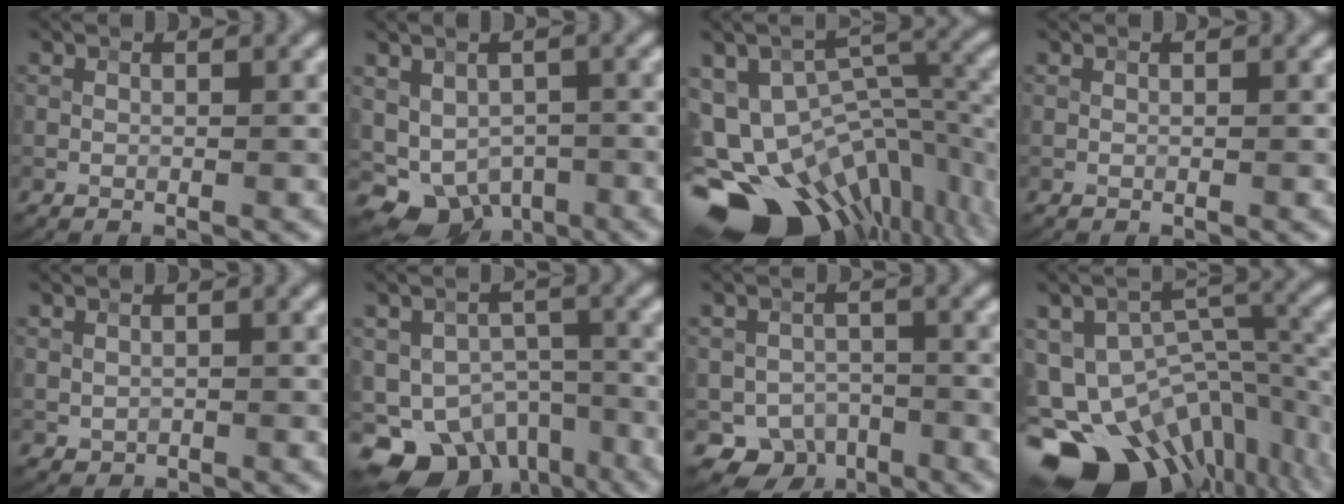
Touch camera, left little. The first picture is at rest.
{"total": 5.7, "force": [-2.1, 4.4, 2.9], "torque": [-0.044, -0.009, -0.024]}
{"total": 16.6, "force": [-7.3, 10.8, 10.3], "torque": [-0.182, -0.017, -0.094]}
{"total": 0.0}
{"total": 0.8, "force": [0.0, 0.7, 0.3], "torque": [-0.004, -0.005, 0.003]}
{"total": 10.8, "force": [-6.9, 6.9, 4.7], "torque": [-0.072, -0.013, -0.099]}
{"total": 4.1, "force": [-2.3, 3.2, 1.1], "torque": [-0.003, -0.010, -0.034]}
{"total": 16.6, "force": [-8.9, 10.8, 9.0], "torque": [-0.163, -0.024, -0.112]}